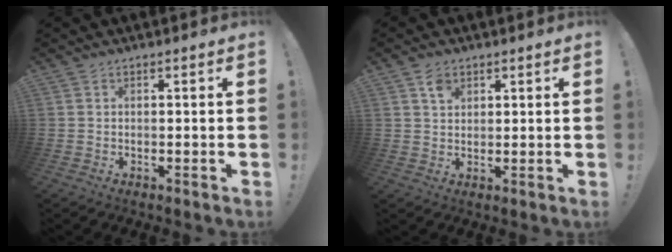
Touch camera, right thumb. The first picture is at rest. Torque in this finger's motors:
{"motor_torque": [-0.01, 0.12, 0.13, -0.17, 0.00]}